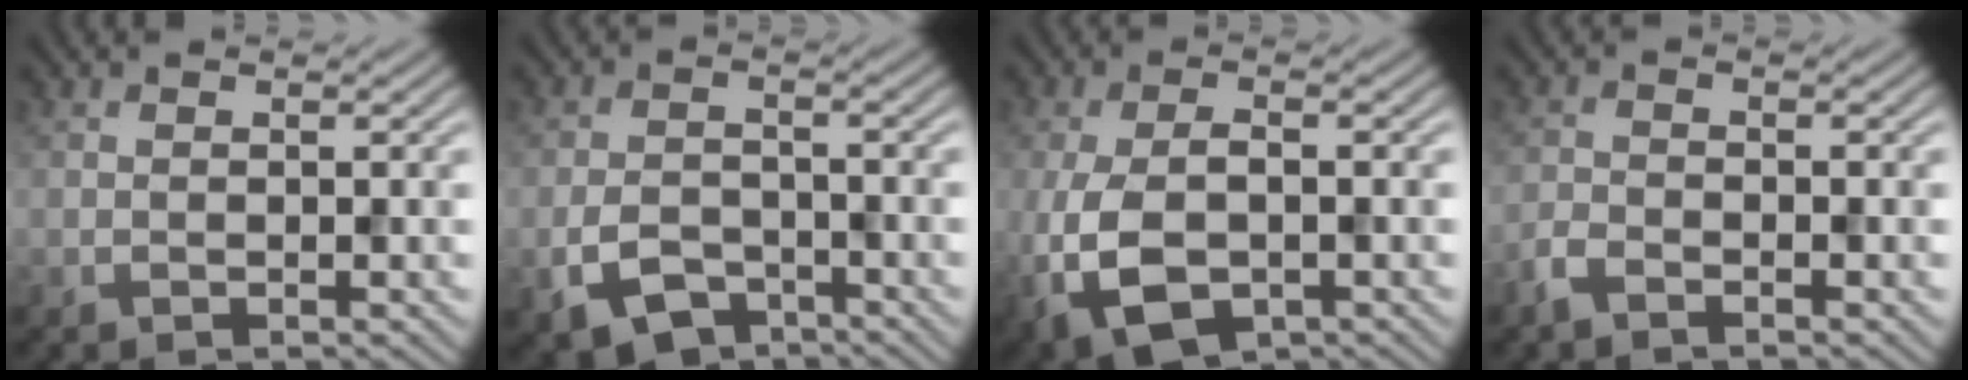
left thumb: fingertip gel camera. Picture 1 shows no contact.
{"total": 5.1, "force": [-3.1, 3.0, 2.7], "torque": [-0.059, -0.006, -0.063]}
{"total": 7.8, "force": [-2.8, 4.4, 5.8], "torque": [-0.140, -0.018, -0.055]}
{"total": 2.1, "force": [-1.7, 0.6, 1.0], "torque": [-0.028, -0.003, -0.043]}